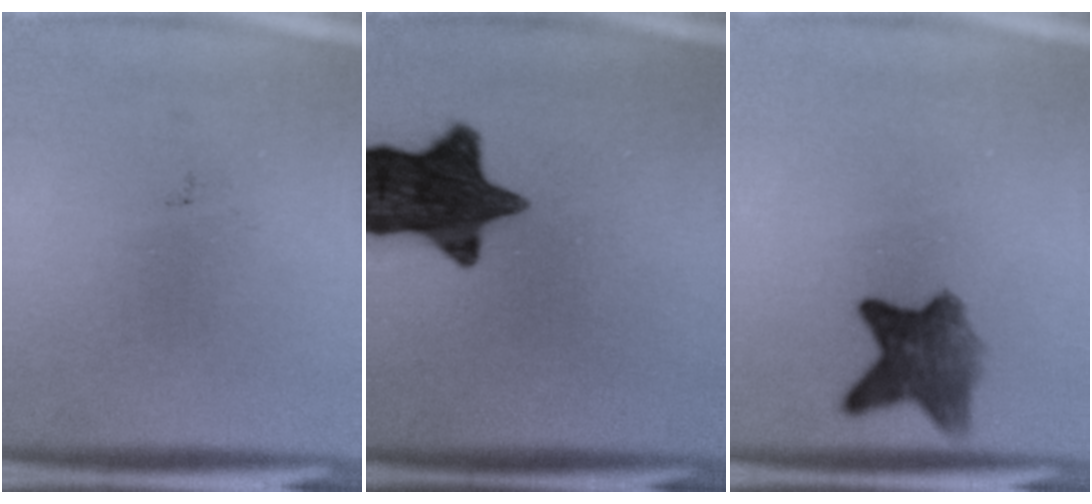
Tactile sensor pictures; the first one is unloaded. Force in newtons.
{"total": 13.8}
{"total": 6.3}